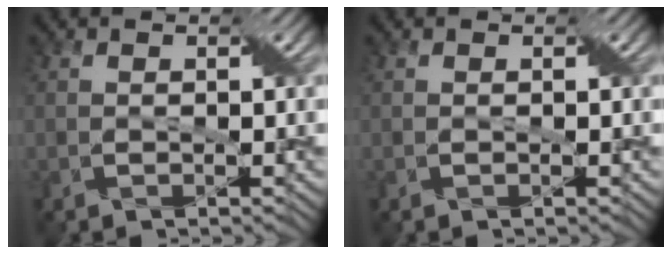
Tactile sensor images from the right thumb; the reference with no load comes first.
{"total": 0.0}